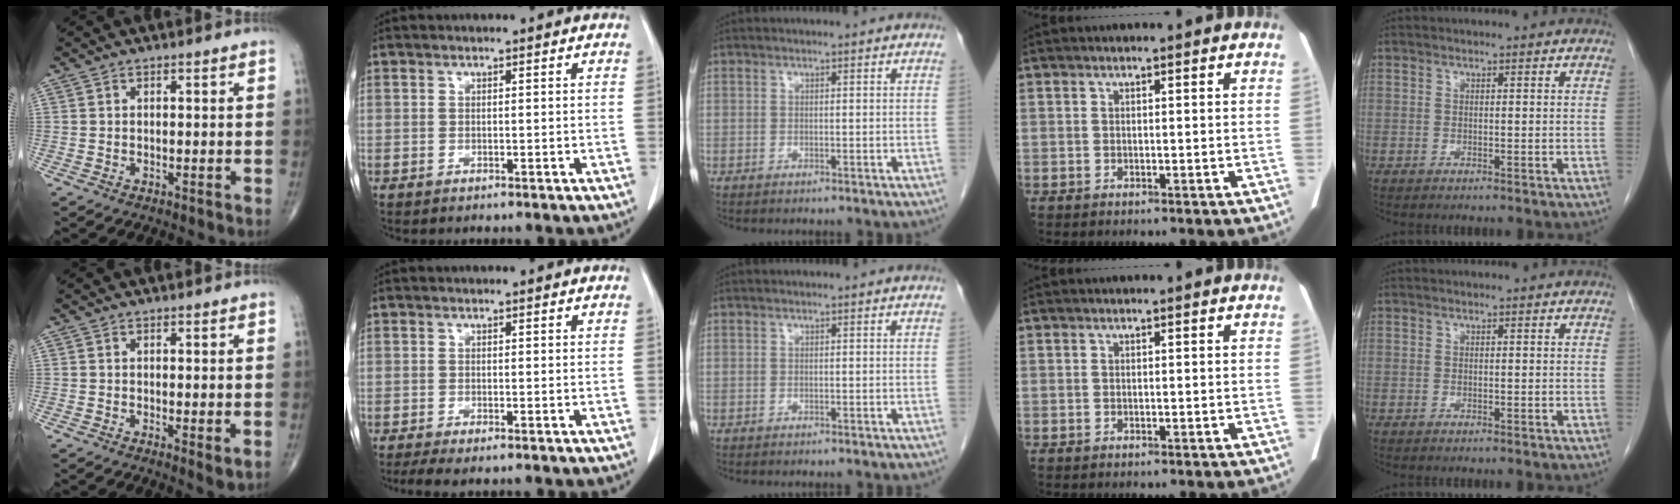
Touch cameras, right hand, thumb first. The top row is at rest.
{"thumb": {"total": 2.2, "force": [0.0, 0.6, 2.1], "torque": [-0.036, -0.011, -0.001]}, "index": {"total": 3.1, "force": [-2.2, 0.6, 2.1], "torque": [-0.036, -0.008, -0.036]}}